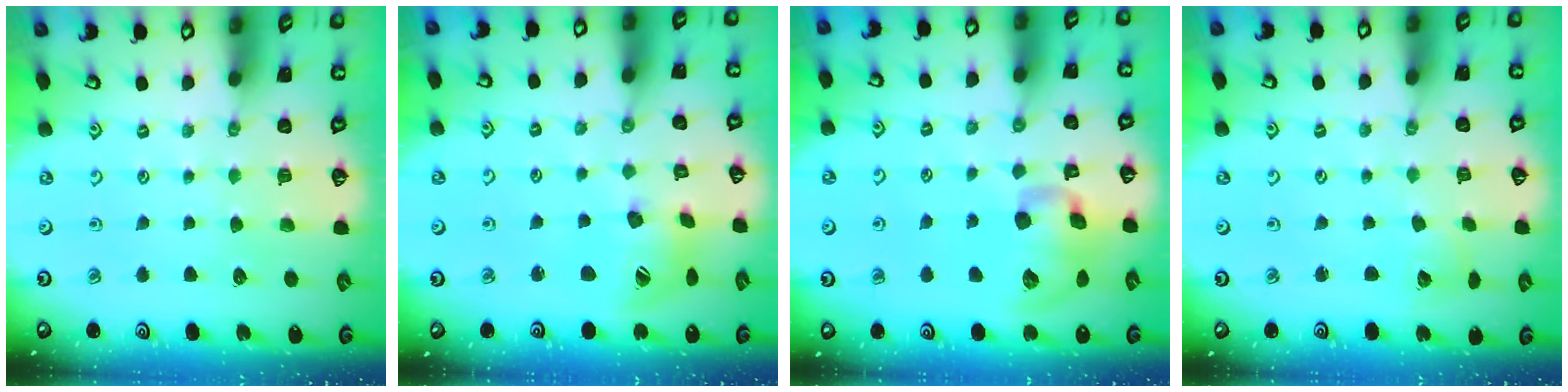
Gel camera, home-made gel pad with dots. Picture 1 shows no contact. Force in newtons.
{"total": 11.9, "press": 11.9, "slide": 0.7}
{"total": 13.5, "press": 13.4, "slide": 2.1}
{"total": 2.3, "press": 2.3, "slide": 0.4}